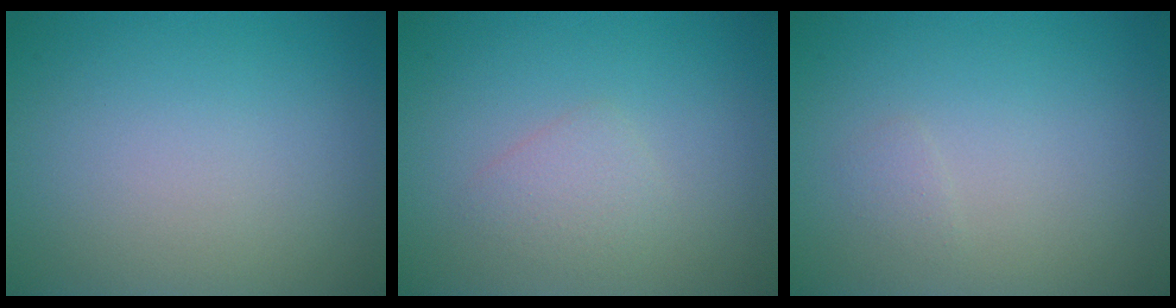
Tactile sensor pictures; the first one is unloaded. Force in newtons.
{"total": 1.7, "press": 1.7, "slide": 0.1}
{"total": 0.6, "press": 0.6, "slide": 0.0}